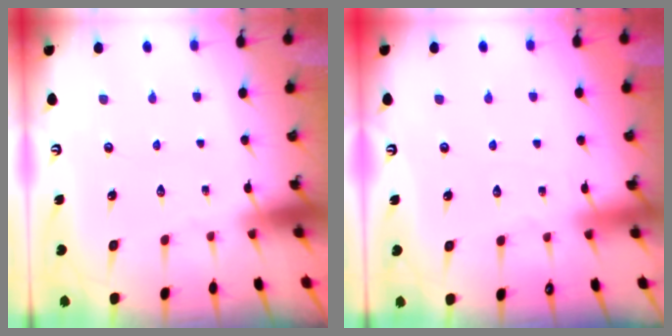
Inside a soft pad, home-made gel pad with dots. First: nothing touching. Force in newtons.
{"total": 4.2, "press": 4.2, "slide": 0.5}